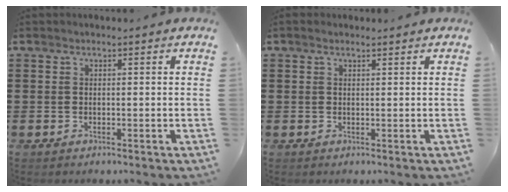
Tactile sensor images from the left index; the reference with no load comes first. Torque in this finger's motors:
{"motor_torque": [1.20, -0.94, -0.32, -0.15]}